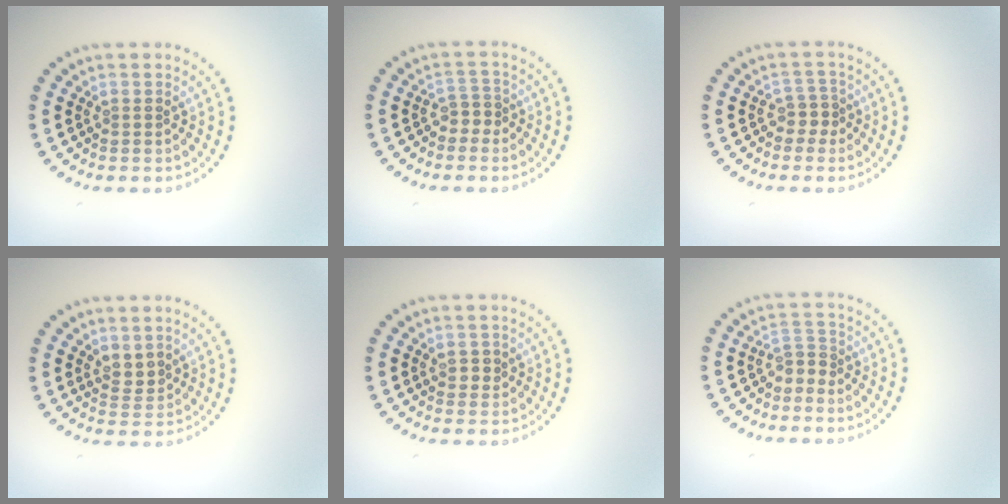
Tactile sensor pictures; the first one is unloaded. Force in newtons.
{"total": 1.6, "press": 1.3, "slide": 0.9}
{"total": 1.6, "press": 1.2, "slide": 1.0}
{"total": 1.6, "press": 1.3, "slide": 1.0}
{"total": 1.4, "press": 1.2, "slide": 0.6}
{"total": 1.6, "press": 1.1, "slide": 1.2}